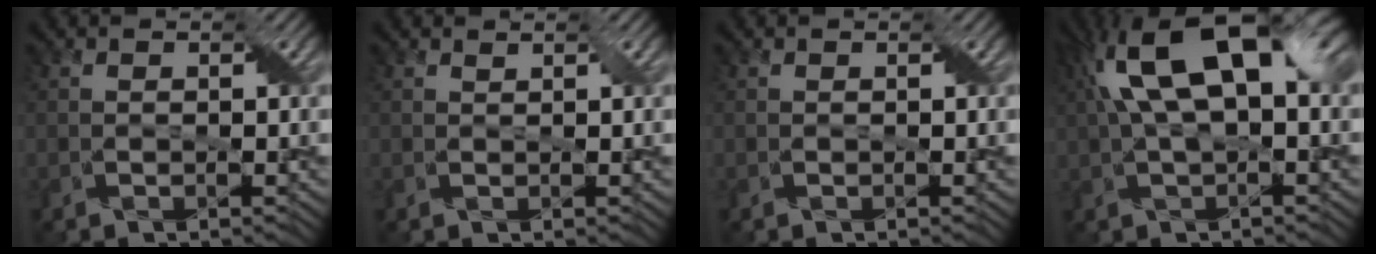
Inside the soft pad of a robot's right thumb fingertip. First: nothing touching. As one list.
[{"total": 0.5, "force": [0.5, -0.1, 0.0], "torque": [-0.004, -0.001, 0.010]}, {"total": 0.0}, {"total": 14.3, "force": [3.7, 6.8, 12.1], "torque": [-0.225, 0.019, 0.060]}]